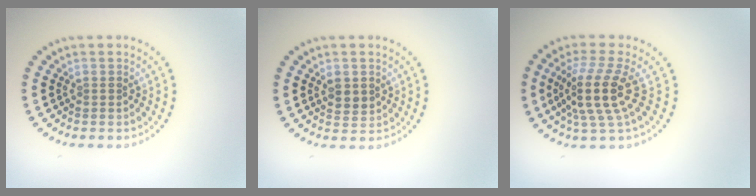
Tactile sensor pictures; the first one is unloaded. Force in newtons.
{"total": 1.9, "press": 1.8, "slide": 0.7}
{"total": 4.5, "press": 3.5, "slide": 2.9}